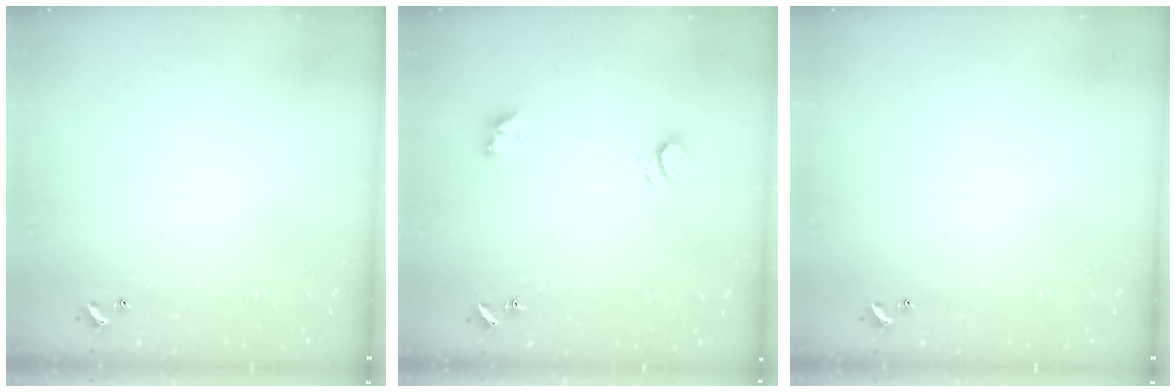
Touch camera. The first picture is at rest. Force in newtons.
{"total": 2.4, "press": 2.3, "slide": 0.6}
{"total": 0.0}